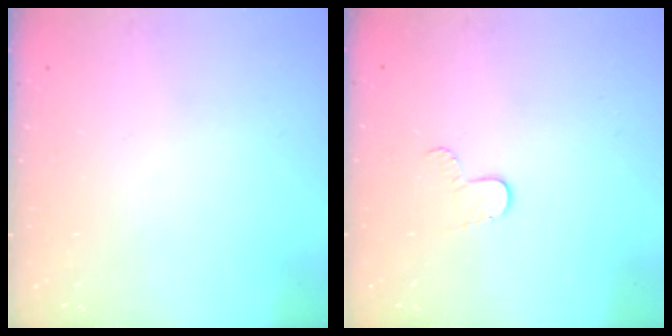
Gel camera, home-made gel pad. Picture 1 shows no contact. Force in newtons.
{"total": 5.1, "press": 5.1, "slide": 0.5}